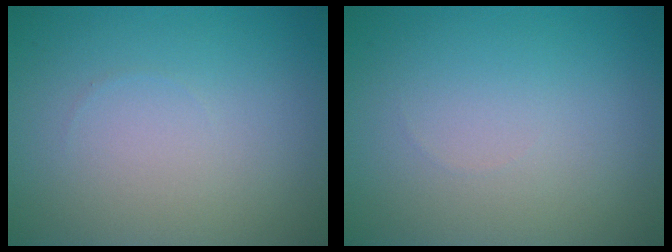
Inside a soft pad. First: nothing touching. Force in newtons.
{"total": 0.0}